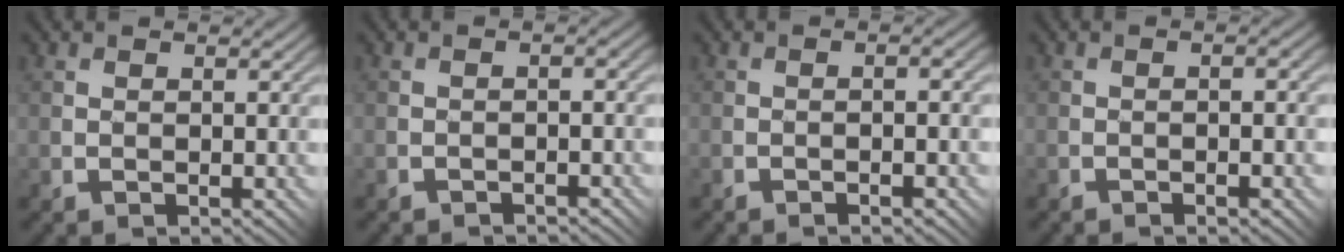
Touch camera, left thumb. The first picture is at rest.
{"total": 1.0, "force": [-1.0, 0.0, 0.1], "torque": [-0.002, 0.008, -0.022]}
{"total": 3.3, "force": [-1.7, 0.7, 2.7], "torque": [-0.033, 0.008, -0.020]}
{"total": 3.2, "force": [-1.6, 0.7, 2.7], "torque": [-0.032, 0.007, -0.019]}